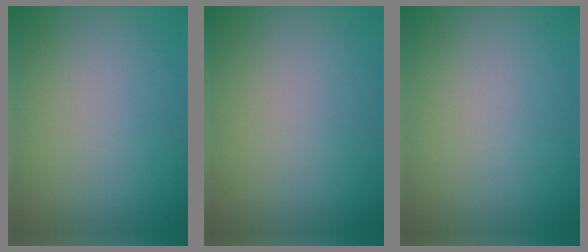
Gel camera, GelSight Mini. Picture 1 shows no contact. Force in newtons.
{"total": 0.0}
{"total": 0.0}